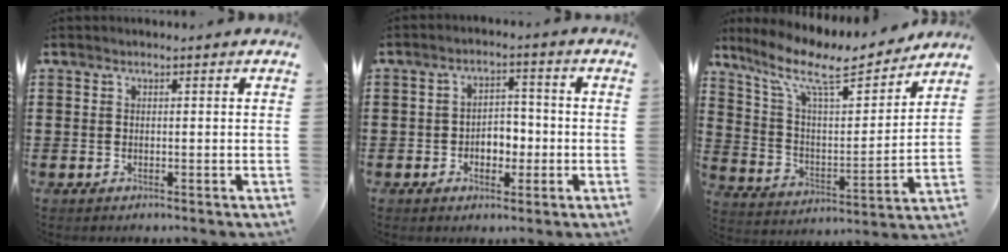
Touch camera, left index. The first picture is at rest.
{"total": 4.0, "force": [-1.2, 2.8, 2.6], "torque": [-0.054, 0.009, -0.028]}
{"total": 11.7, "force": [8.7, 3.0, 7.2], "torque": [-0.166, -0.045, 0.145]}